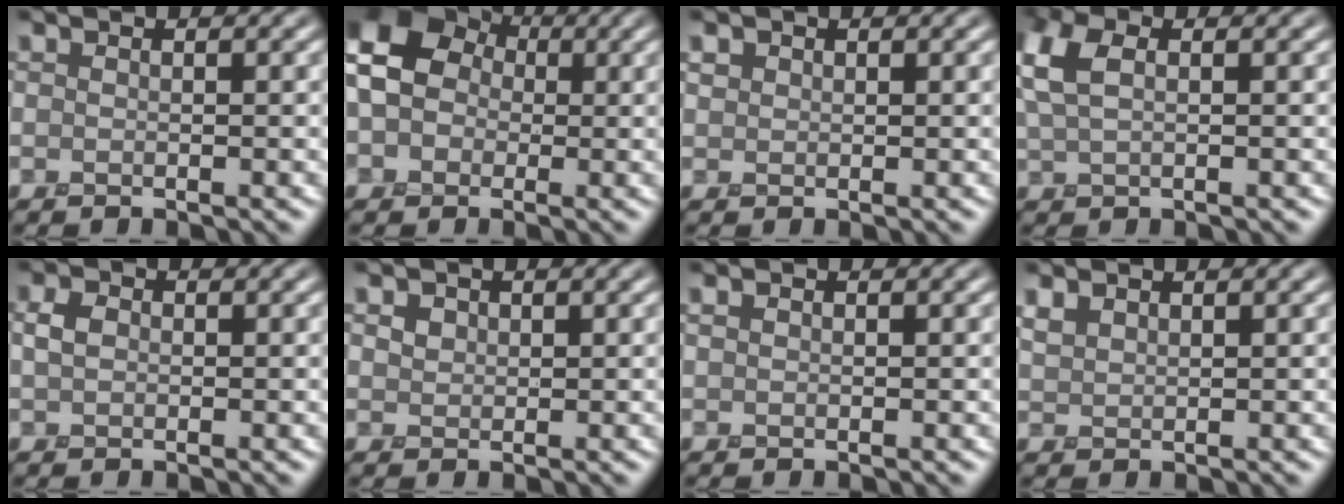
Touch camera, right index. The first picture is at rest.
{"total": 10.6, "force": [1.1, 8.9, 5.5], "torque": [-0.103, 0.024, -0.025]}
{"total": 0.9, "force": [0.5, 0.7, 0.2], "torque": [-0.005, 0.003, 0.009]}
{"total": 4.2, "force": [1.3, 2.3, 3.4], "torque": [-0.083, 0.009, 0.024]}
{"total": 1.5, "force": [0.2, 1.1, 1.0], "torque": [-0.021, 0.005, 0.000]}
{"total": 1.1, "force": [0.6, 0.9, 0.4], "torque": [-0.007, -0.002, 0.009]}
{"total": 0.5, "force": [0.3, 0.3, 0.3], "torque": [-0.006, 0.001, 0.007]}
{"total": 1.4, "force": [1.1, 0.6, 0.6], "torque": [-0.019, 0.002, 0.026]}